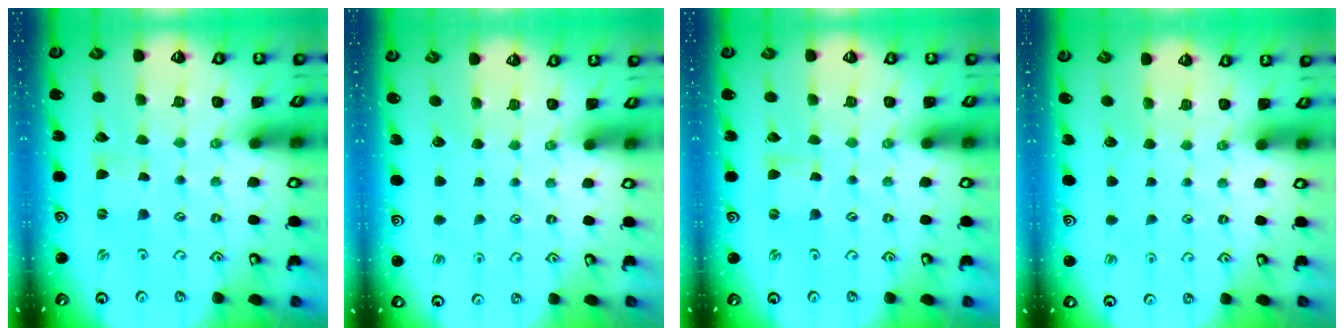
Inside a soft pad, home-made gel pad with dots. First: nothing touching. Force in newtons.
{"total": 0.0}
{"total": 0.0}
{"total": 0.0}